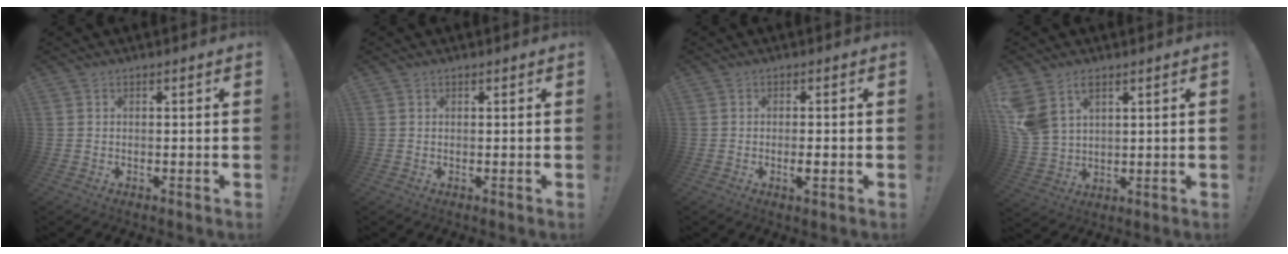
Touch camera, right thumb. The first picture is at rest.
{"total": 0.0}
{"total": 2.5, "force": [-0.8, 0.4, 2.3], "torque": [-0.036, -0.001, -0.014]}
{"total": 8.6, "force": [5.2, 5.3, 4.3], "torque": [-0.084, -0.022, 0.104]}